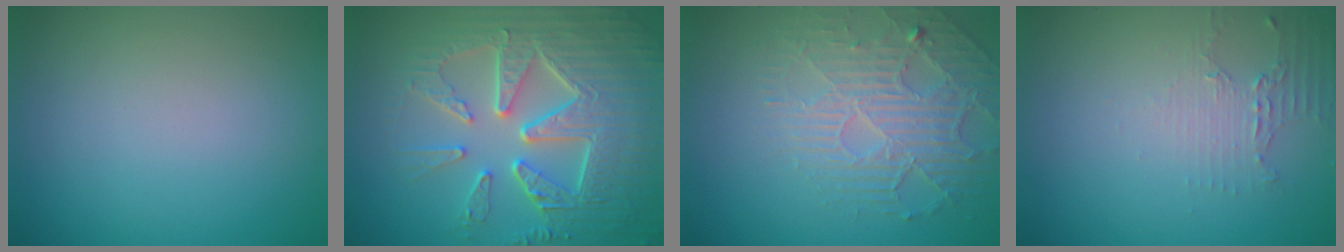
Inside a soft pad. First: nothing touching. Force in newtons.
{"total": 9.5, "press": 6.6, "slide": 6.9}
{"total": 3.5, "press": 3.1, "slide": 1.6}
{"total": 2.0, "press": 1.5, "slide": 1.3}